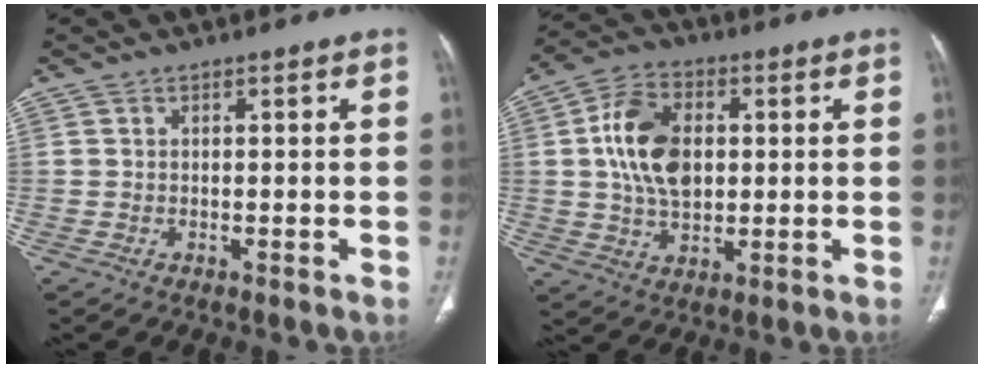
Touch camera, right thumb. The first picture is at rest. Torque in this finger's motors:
{"motor_torque": [1.84, 1.58, 1.14, -0.32, 0.17]}